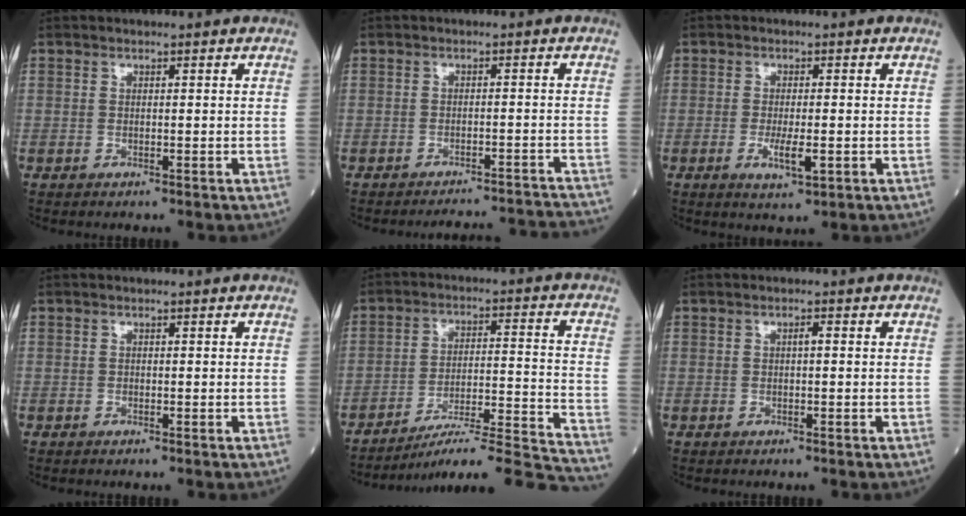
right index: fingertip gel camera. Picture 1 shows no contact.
{"total": 11.4, "force": [-11.3, -0.1, 1.2], "torque": [0.000, 0.007, -0.130]}
{"total": 4.0, "force": [-1.1, 0.8, 3.7], "torque": [-0.072, -0.007, -0.015]}
{"total": 0.0}
{"total": 19.9, "force": [-18.7, -1.2, 6.8], "torque": [-0.059, 0.007, -0.266]}
{"total": 0.9, "force": [0.1, 0.1, 0.9], "torque": [-0.015, 0.002, 0.000]}